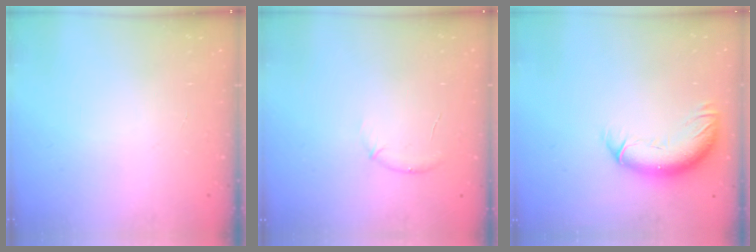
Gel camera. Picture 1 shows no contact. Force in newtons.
{"total": 5.8, "press": 5.4, "slide": 2.2}
{"total": 11.7, "press": 11.5, "slide": 2.1}